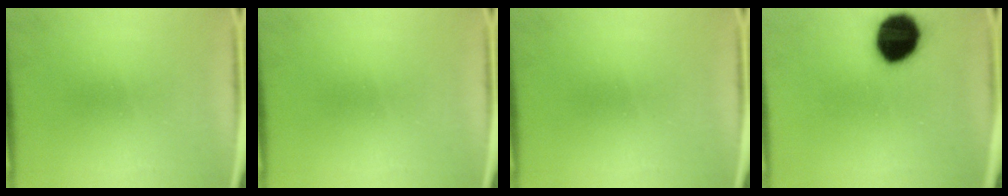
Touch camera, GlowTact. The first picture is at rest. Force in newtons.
{"total": 0.0}
{"total": 0.0}
{"total": 15.0}